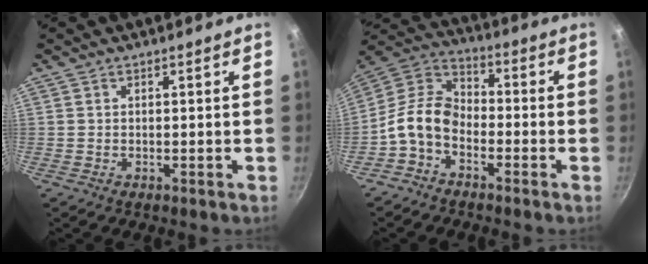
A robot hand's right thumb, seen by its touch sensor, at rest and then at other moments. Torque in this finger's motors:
{"motor_torque": [1.11, 1.71, 0.87, -0.79, 0.10]}